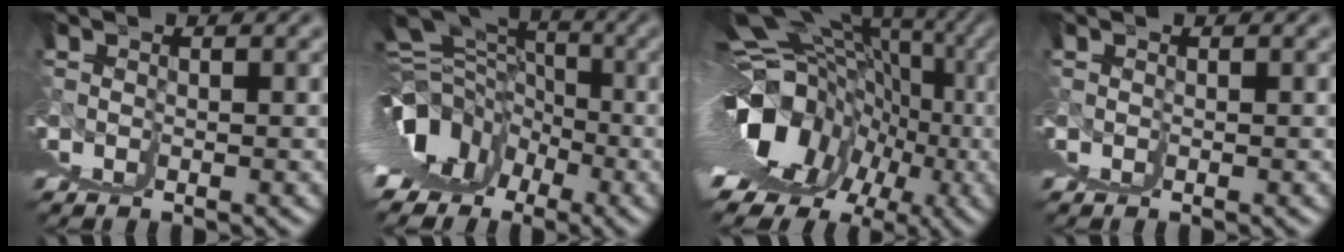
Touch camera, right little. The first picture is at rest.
{"total": 8.6, "force": [1.0, 2.7, 8.1], "torque": [-0.096, 0.017, 0.030]}
{"total": 14.2, "force": [0.8, 5.6, 13.0], "torque": [-0.156, 0.007, 0.027]}
{"total": 0.0}